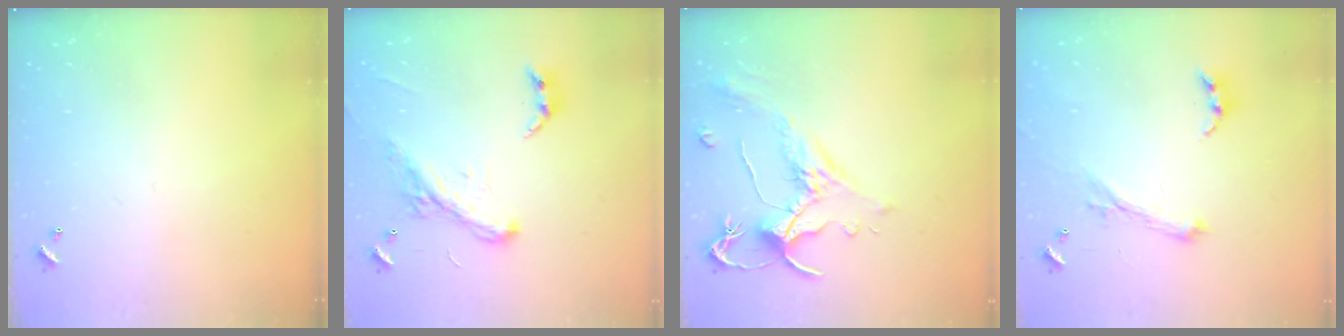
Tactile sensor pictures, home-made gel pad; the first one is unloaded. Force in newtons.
{"total": 2.2, "press": 2.2, "slide": 0.1}
{"total": 1.5, "press": 1.0, "slide": 1.1}
{"total": 1.1, "press": 0.6, "slide": 0.9}